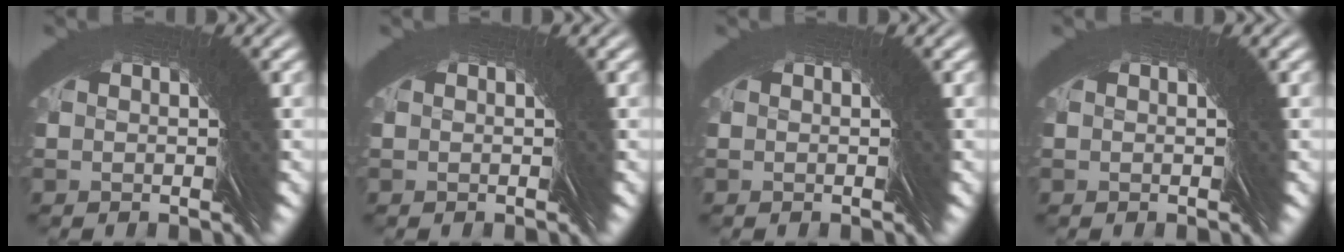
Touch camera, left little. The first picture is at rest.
{"total": 0.0}
{"total": 0.0}
{"total": 0.0}